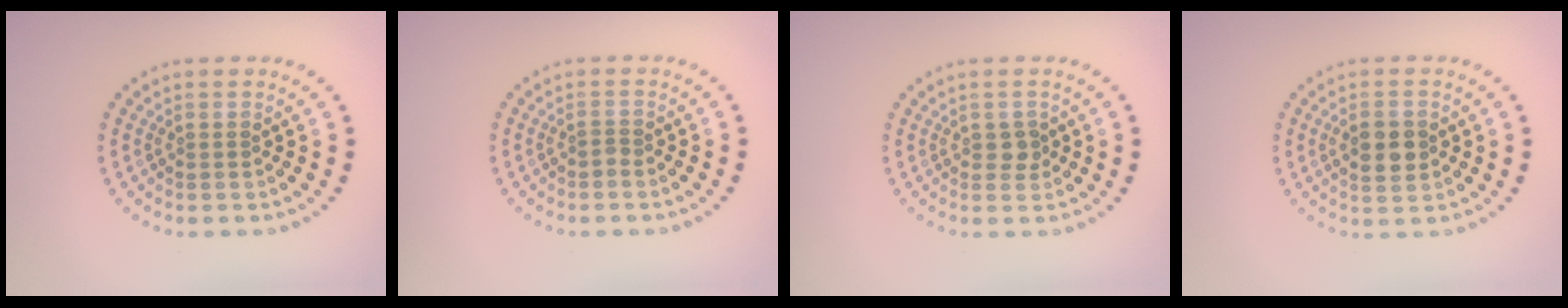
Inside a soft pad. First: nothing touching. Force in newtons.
{"total": 0.5, "press": 0.2, "slide": 0.5}
{"total": 1.2, "press": 1.2, "slide": 0.3}
{"total": 2.9, "press": 2.9, "slide": 0.1}